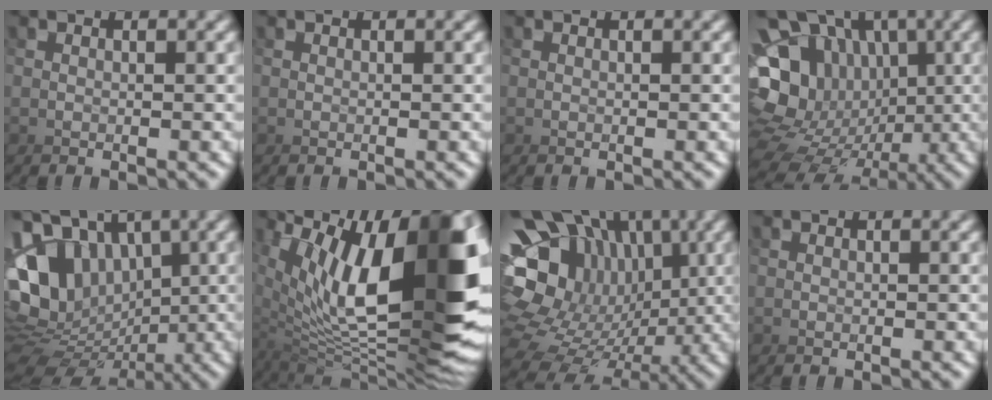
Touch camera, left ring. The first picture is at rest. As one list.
[{"total": 0.0}, {"total": 0.0}, {"total": 10.4, "force": [-1.7, 8.2, 6.3], "torque": [-0.138, -0.029, -0.029]}, {"total": 7.7, "force": [1.3, 6.0, 4.7], "torque": [-0.110, 0.016, 0.005]}, {"total": 20.8, "force": [2.6, 9.0, 18.5], "torque": [-0.288, 0.003, 0.047]}, {"total": 14.2, "force": [-0.8, 10.2, 9.8], "torque": [-0.185, -0.018, -0.013]}, {"total": 0.0}]